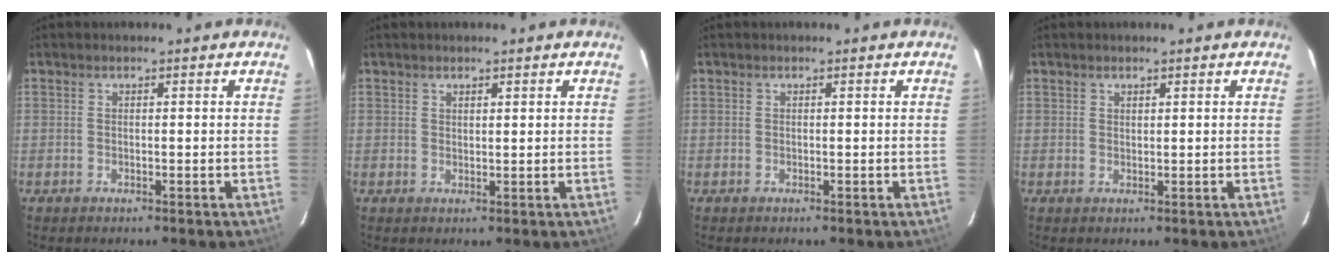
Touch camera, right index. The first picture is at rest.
{"total": 1.2, "force": [1.0, 0.4, 0.5], "torque": [-0.006, 0.001, 0.017]}
{"total": 0.0}
{"total": 0.8, "force": [0.7, 0.4, 0.2], "torque": [-0.003, 0.001, 0.013]}